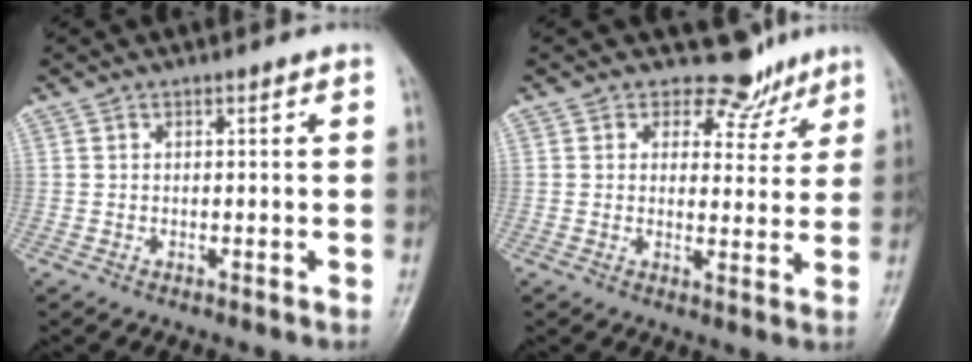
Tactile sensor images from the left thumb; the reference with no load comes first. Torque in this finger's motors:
{"motor_torque": [-0.30, -0.23, 0.16, 0.25, -0.04]}